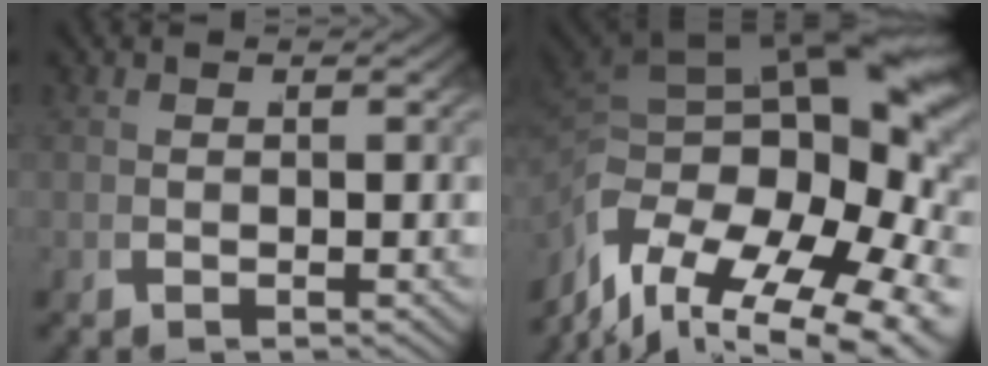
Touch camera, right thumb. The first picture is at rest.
{"total": 16.7, "force": [-0.1, 9.8, 13.5], "torque": [-0.211, -0.040, 0.030]}